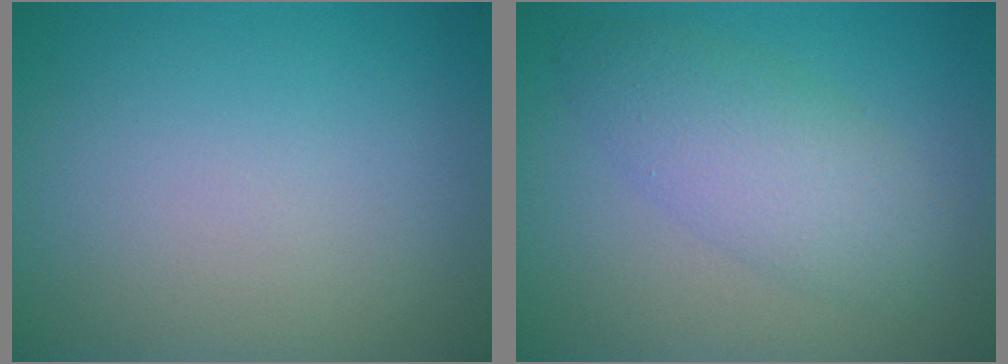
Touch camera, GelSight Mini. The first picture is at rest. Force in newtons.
{"total": 4.3, "press": 4.3, "slide": 0.3}